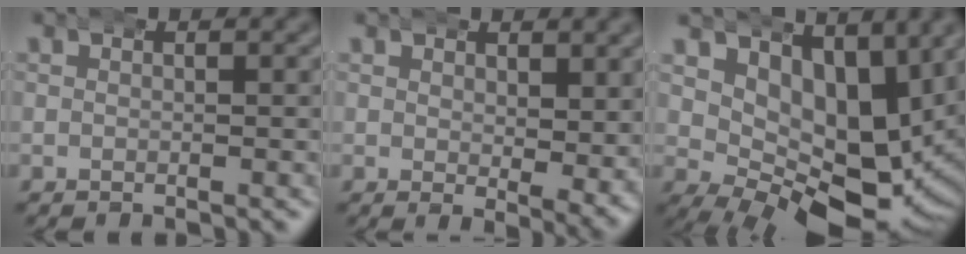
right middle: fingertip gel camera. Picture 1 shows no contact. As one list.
[{"total": 2.6, "force": [2.0, 0.3, 1.7], "torque": [-0.010, -0.008, 0.035]}, {"total": 11.1, "force": [1.6, 6.5, 8.8], "torque": [-0.142, -0.038, 0.046]}]